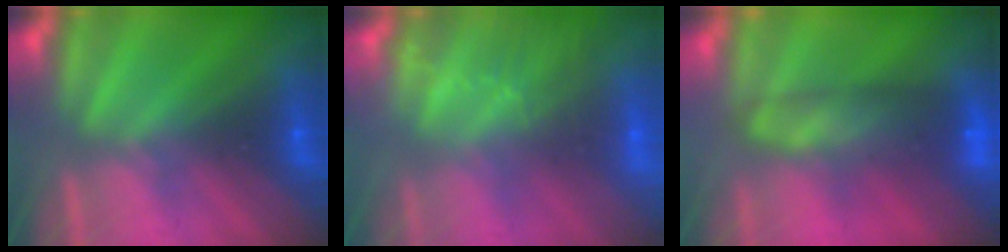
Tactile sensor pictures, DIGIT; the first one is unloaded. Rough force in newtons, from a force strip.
{"total": 3.2}
{"total": 7.2}